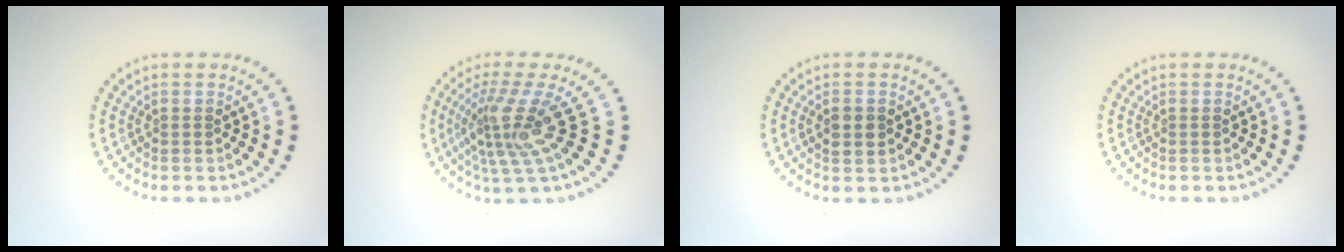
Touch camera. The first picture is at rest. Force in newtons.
{"total": 4.6, "press": 3.0, "slide": 3.4}
{"total": 1.7, "press": 1.7, "slide": 0.1}
{"total": 0.0}